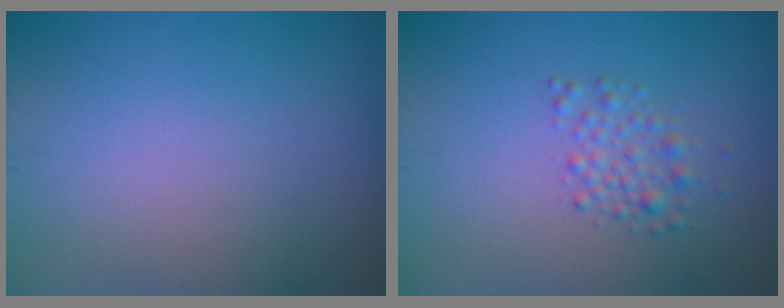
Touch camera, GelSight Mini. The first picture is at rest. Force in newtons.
{"total": 1.9, "press": 1.8, "slide": 0.1}